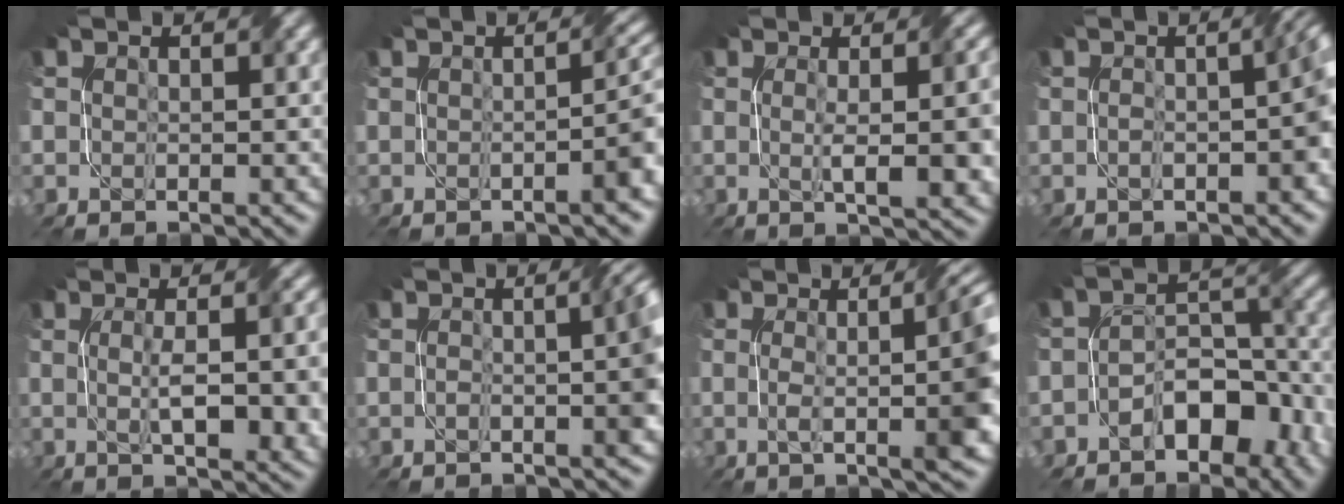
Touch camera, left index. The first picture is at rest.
{"total": 4.0, "force": [-0.7, 1.1, 3.8], "torque": [-0.025, 0.010, -0.012]}
{"total": 6.7, "force": [-0.3, 1.8, 6.5], "torque": [-0.069, 0.006, -0.003]}
{"total": 4.5, "force": [-0.6, 1.3, 4.2], "torque": [-0.055, 0.009, -0.011]}
{"total": 8.5, "force": [-0.5, 2.7, 8.0], "torque": [-0.099, 0.001, -0.003]}
{"total": 5.1, "force": [-0.2, 1.5, 4.9], "torque": [-0.047, 0.011, -0.006]}
{"total": 11.1, "force": [0.3, 4.1, 10.3], "torque": [-0.110, 0.016, 0.000]}
{"total": 6.3, "force": [-3.1, 3.5, 4.3], "torque": [-0.058, 0.004, -0.055]}